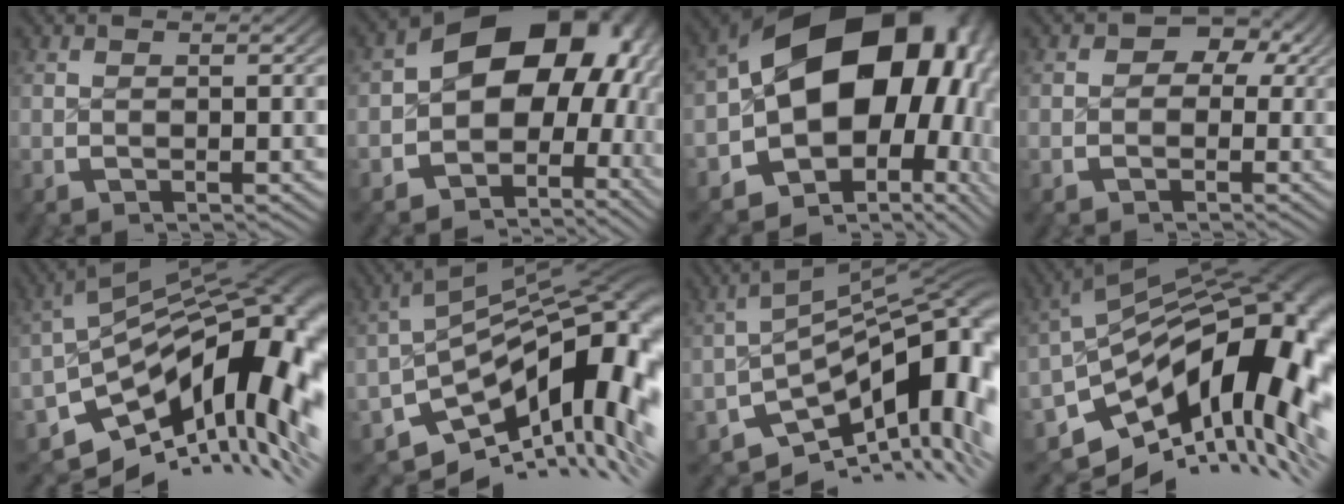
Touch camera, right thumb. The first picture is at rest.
{"total": 13.3, "force": [0.9, 9.9, 8.9], "torque": [-0.134, 0.003, -0.004]}
{"total": 21.8, "force": [0.9, 14.8, 16.0], "torque": [-0.270, -0.023, 0.012]}
{"total": 4.0, "force": [1.3, 3.4, 1.6], "torque": [-0.017, -0.001, 0.012]}
{"total": 19.8, "force": [-3.7, 11.6, 15.6], "torque": [-0.225, -0.018, -0.043]}
{"total": 18.4, "force": [-4.9, 10.6, 14.2], "torque": [-0.206, -0.031, -0.057]}
{"total": 15.5, "force": [-4.1, 8.6, 12.2], "torque": [-0.177, -0.038, -0.040]}
{"total": 22.0, "force": [-3.7, 12.9, 17.4], "torque": [-0.246, -0.019, -0.043]}